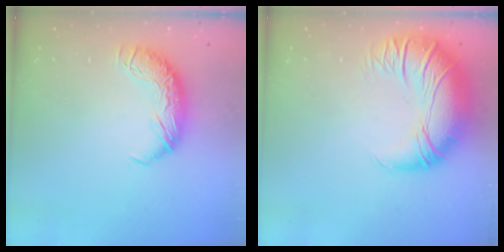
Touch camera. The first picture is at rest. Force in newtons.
{"total": 7.1, "press": 6.0, "slide": 3.9}